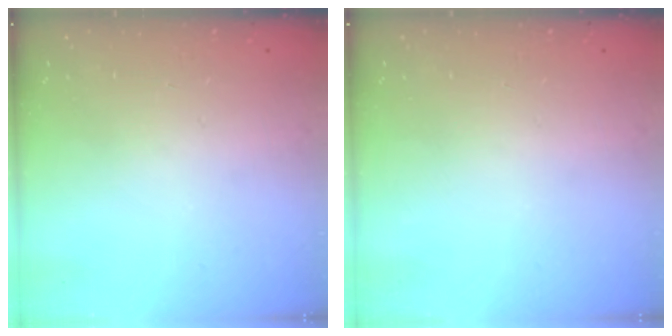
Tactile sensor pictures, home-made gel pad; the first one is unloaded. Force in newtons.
{"total": 0.0}